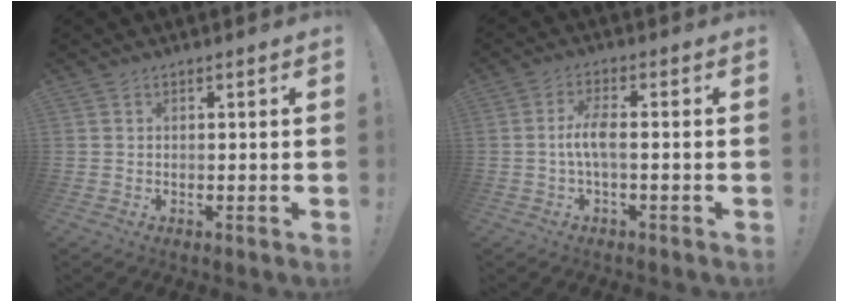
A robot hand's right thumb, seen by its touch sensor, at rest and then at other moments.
{"total": 5.9, "force": [-0.7, 1.4, 5.7], "torque": [-0.124, -0.004, -0.019]}